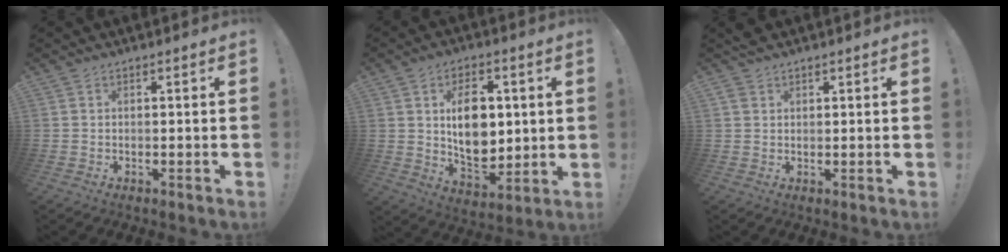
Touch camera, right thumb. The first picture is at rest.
{"total": 14.5, "force": [2.9, 10.1, 9.9], "torque": [-0.151, -0.015, 0.054]}
{"total": 2.5, "force": [1.9, 1.3, 0.9], "torque": [-0.013, -0.008, 0.037]}